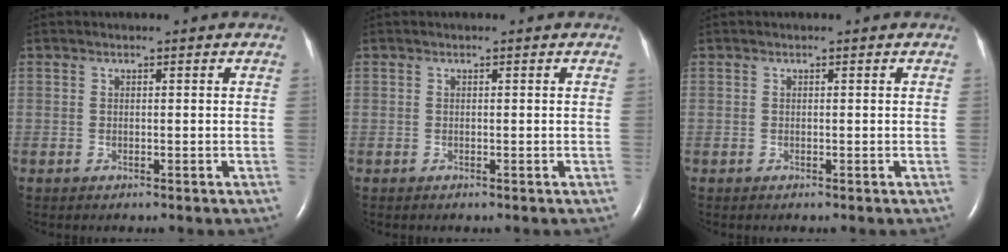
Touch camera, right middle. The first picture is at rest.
{"total": 0.0}
{"total": 0.0}